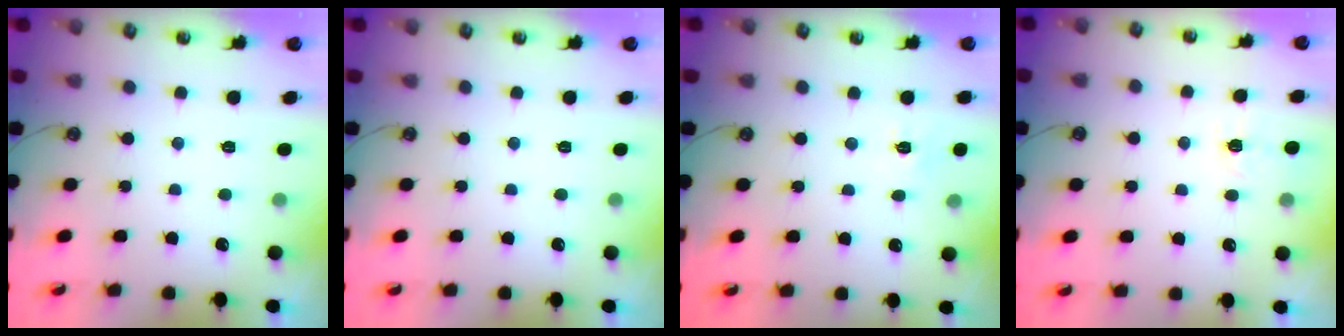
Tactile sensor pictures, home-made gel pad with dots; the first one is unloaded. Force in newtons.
{"total": 0.0}
{"total": 6.1, "press": 6.1, "slide": 0.7}
{"total": 5.4, "press": 5.4, "slide": 0.6}